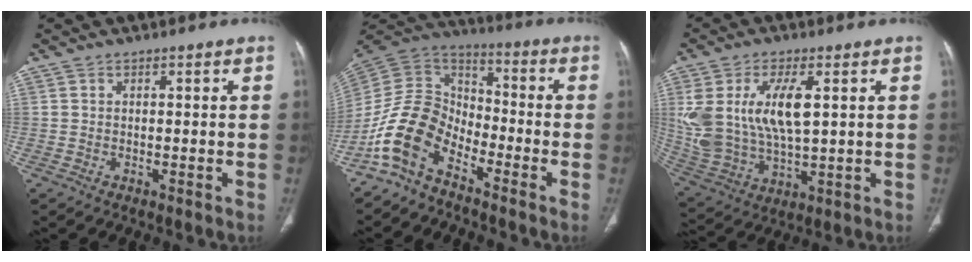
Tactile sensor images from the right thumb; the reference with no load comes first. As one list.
[{"total": 12.3, "force": [-7.9, 7.2, 6.1], "torque": [-0.108, 0.078, -0.176]}, {"total": 17.1, "force": [3.8, 8.4, 14.4], "torque": [-0.301, -0.012, 0.087]}]